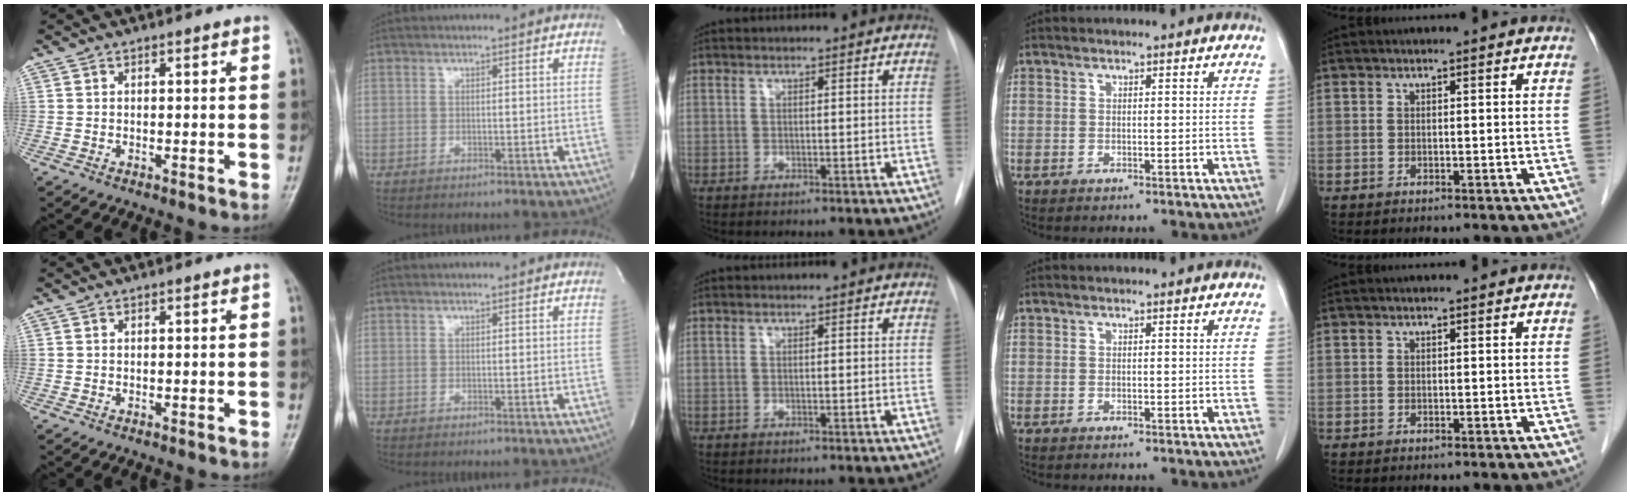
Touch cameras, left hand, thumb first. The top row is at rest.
{}